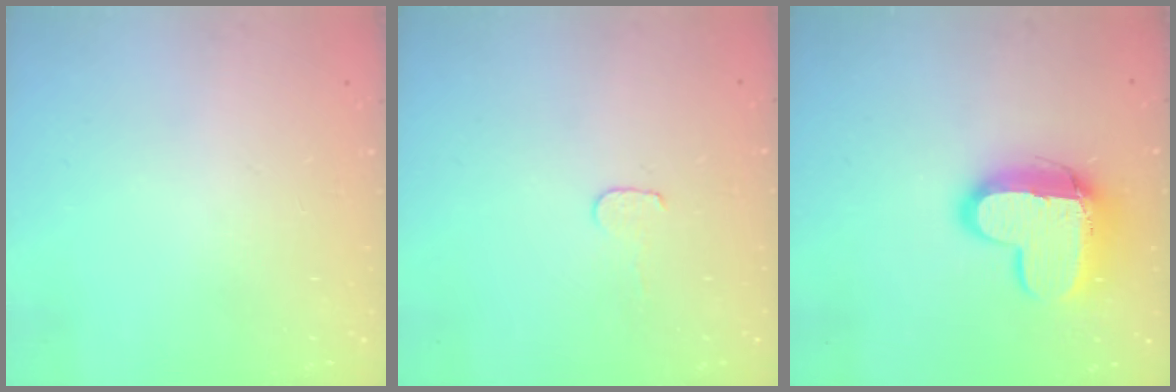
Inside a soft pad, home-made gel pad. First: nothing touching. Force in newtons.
{"total": 3.5, "press": 3.5, "slide": 0.4}
{"total": 14.2, "press": 14.2, "slide": 1.1}